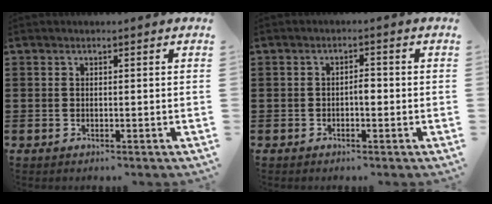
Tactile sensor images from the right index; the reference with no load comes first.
{"total": 1.8, "force": [-0.5, 0.7, 1.6], "torque": [-0.030, 0.002, -0.010]}